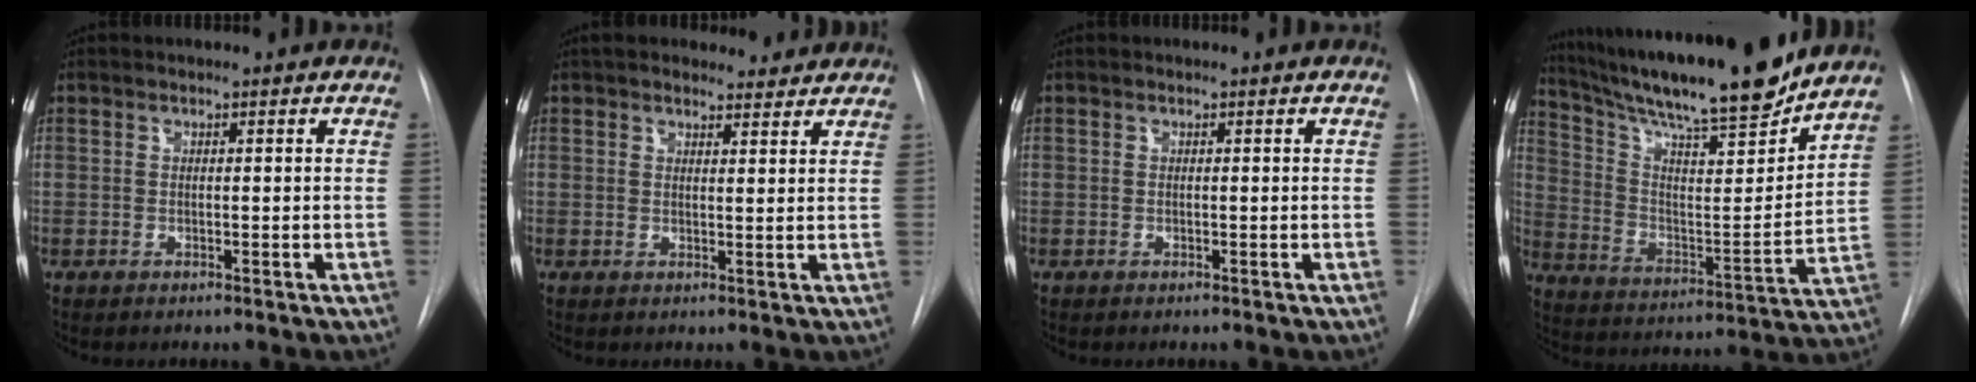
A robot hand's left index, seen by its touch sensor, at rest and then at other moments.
{"total": 6.9, "force": [6.2, 2.3, 1.7], "torque": [-0.010, 0.015, 0.076]}
{"total": 0.0}
{"total": 22.1, "force": [19.1, 1.2, 10.9], "torque": [-0.194, -0.024, 0.305]}